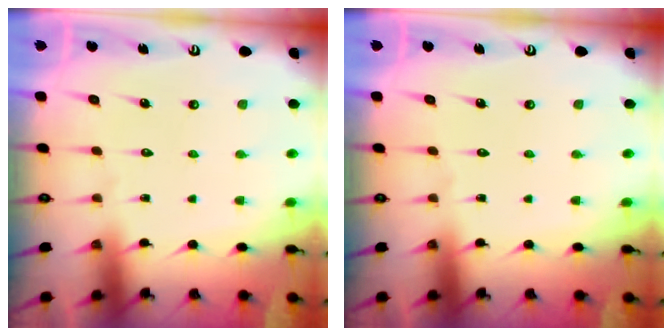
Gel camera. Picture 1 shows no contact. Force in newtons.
{"total": 0.0}